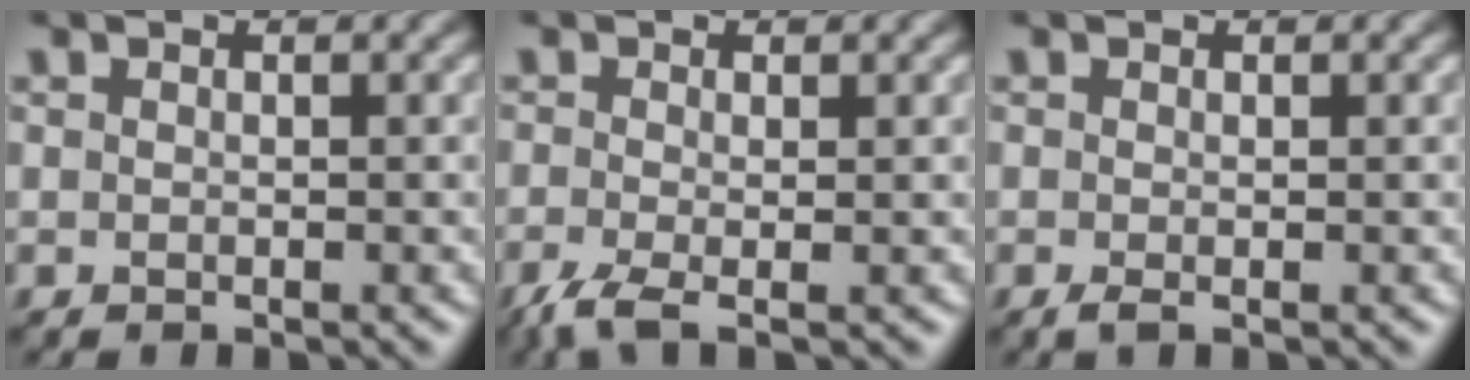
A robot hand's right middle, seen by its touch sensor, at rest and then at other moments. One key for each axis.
{"total": 2.9, "fx": -1.5, "fy": 0.7, "fz": 2.4, "tx": -0.055, "ty": -0.011, "tz": -0.036}
{"total": 0.8, "fx": -0.3, "fy": 0.1, "fz": 0.7, "tx": -0.016, "ty": -0.005, "tz": -0.005}